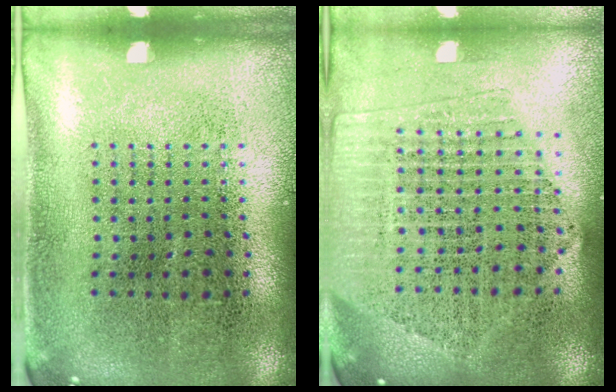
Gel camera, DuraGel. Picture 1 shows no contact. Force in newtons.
{"total": 2.0, "press": 1.8, "slide": 0.9}